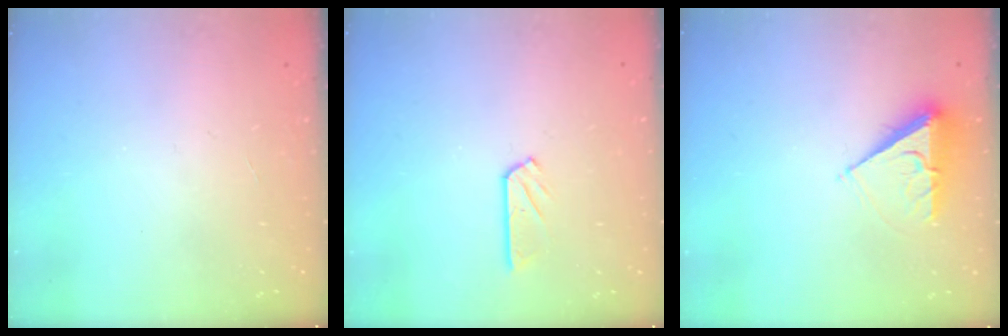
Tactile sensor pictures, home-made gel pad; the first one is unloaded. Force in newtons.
{"total": 5.4, "press": 5.3, "slide": 0.5}
{"total": 7.3, "press": 7.2, "slide": 0.9}